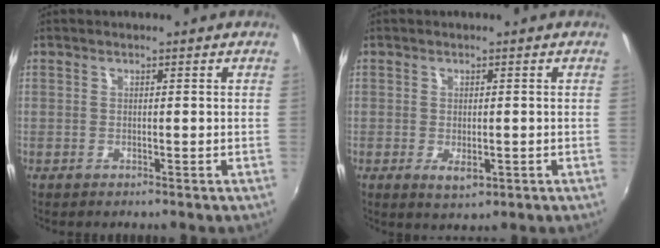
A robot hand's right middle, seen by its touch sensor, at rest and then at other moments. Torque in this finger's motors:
{"motor_torque": [0.76, -0.75, 0.09, 0.03]}